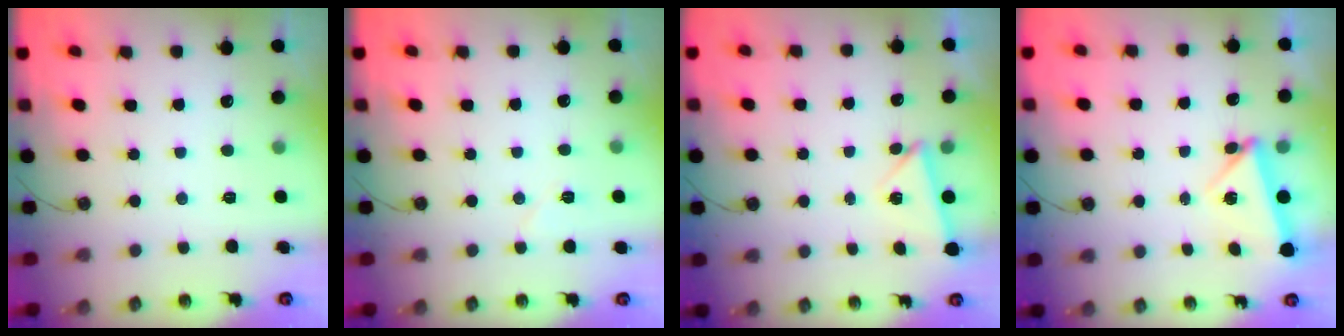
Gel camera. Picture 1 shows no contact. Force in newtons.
{"total": 4.8, "press": 4.3, "slide": 2.1}
{"total": 2.3, "press": 2.1, "slide": 1.0}
{"total": 5.6, "press": 5.3, "slide": 1.6}